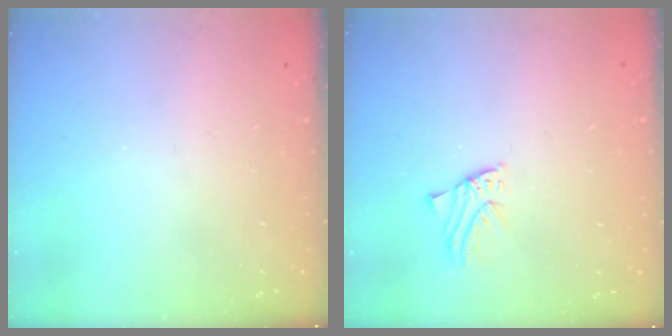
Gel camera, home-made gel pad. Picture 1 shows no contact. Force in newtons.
{"total": 0.9, "press": 0.9, "slide": 0.1}